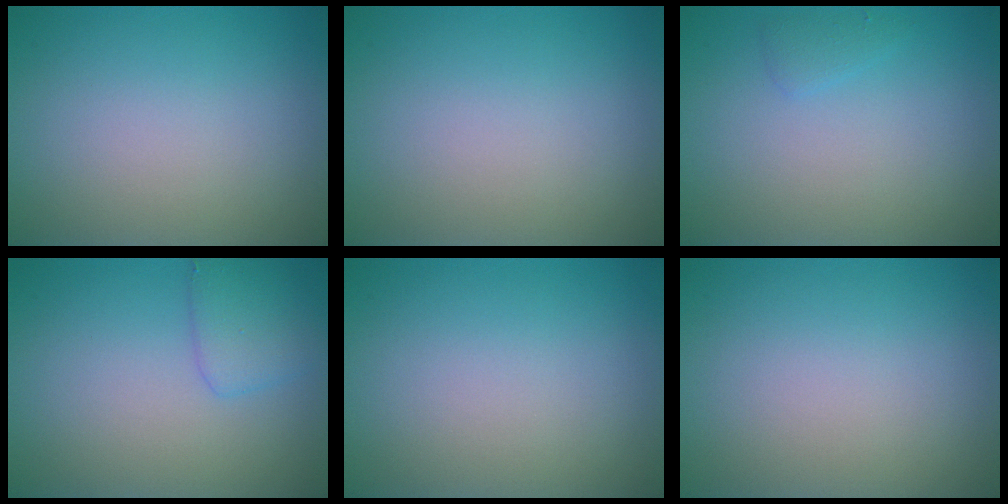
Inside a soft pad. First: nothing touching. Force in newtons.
{"total": 0.0}
{"total": 0.9, "press": 0.9, "slide": 0.1}
{"total": 2.2, "press": 2.2, "slide": 0.1}
{"total": 0.0}
{"total": 0.0}